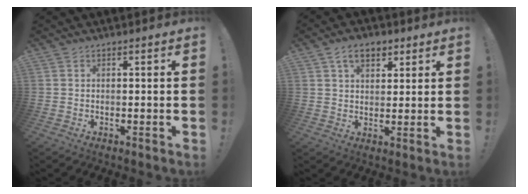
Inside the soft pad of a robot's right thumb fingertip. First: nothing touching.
{"total": 7.4, "force": [3.9, 4.6, 4.2], "torque": [-0.061, -0.003, 0.073]}